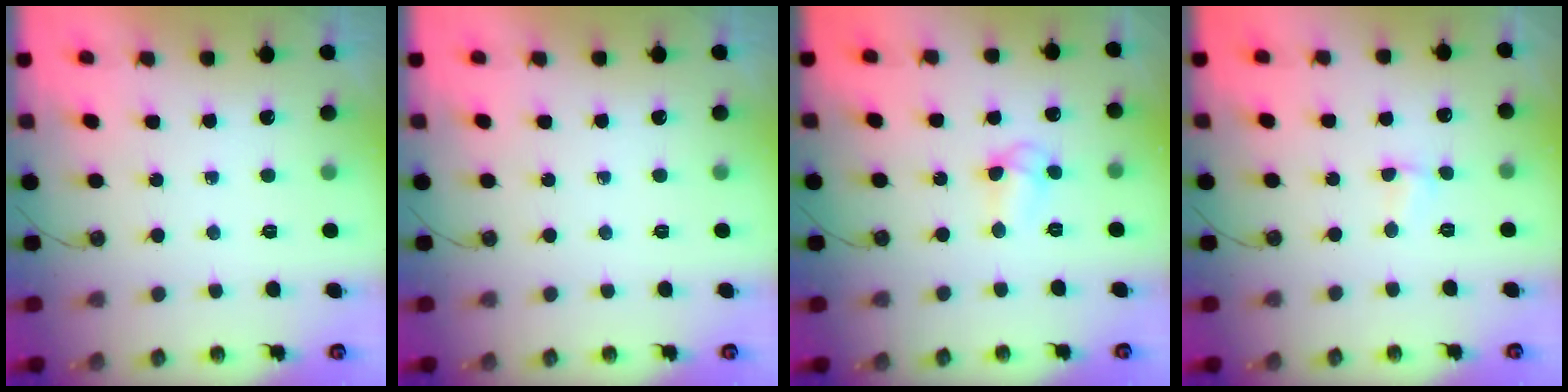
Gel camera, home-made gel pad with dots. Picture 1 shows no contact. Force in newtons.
{"total": 0.0}
{"total": 5.0, "press": 5.0, "slide": 0.5}
{"total": 1.3, "press": 1.2, "slide": 0.4}